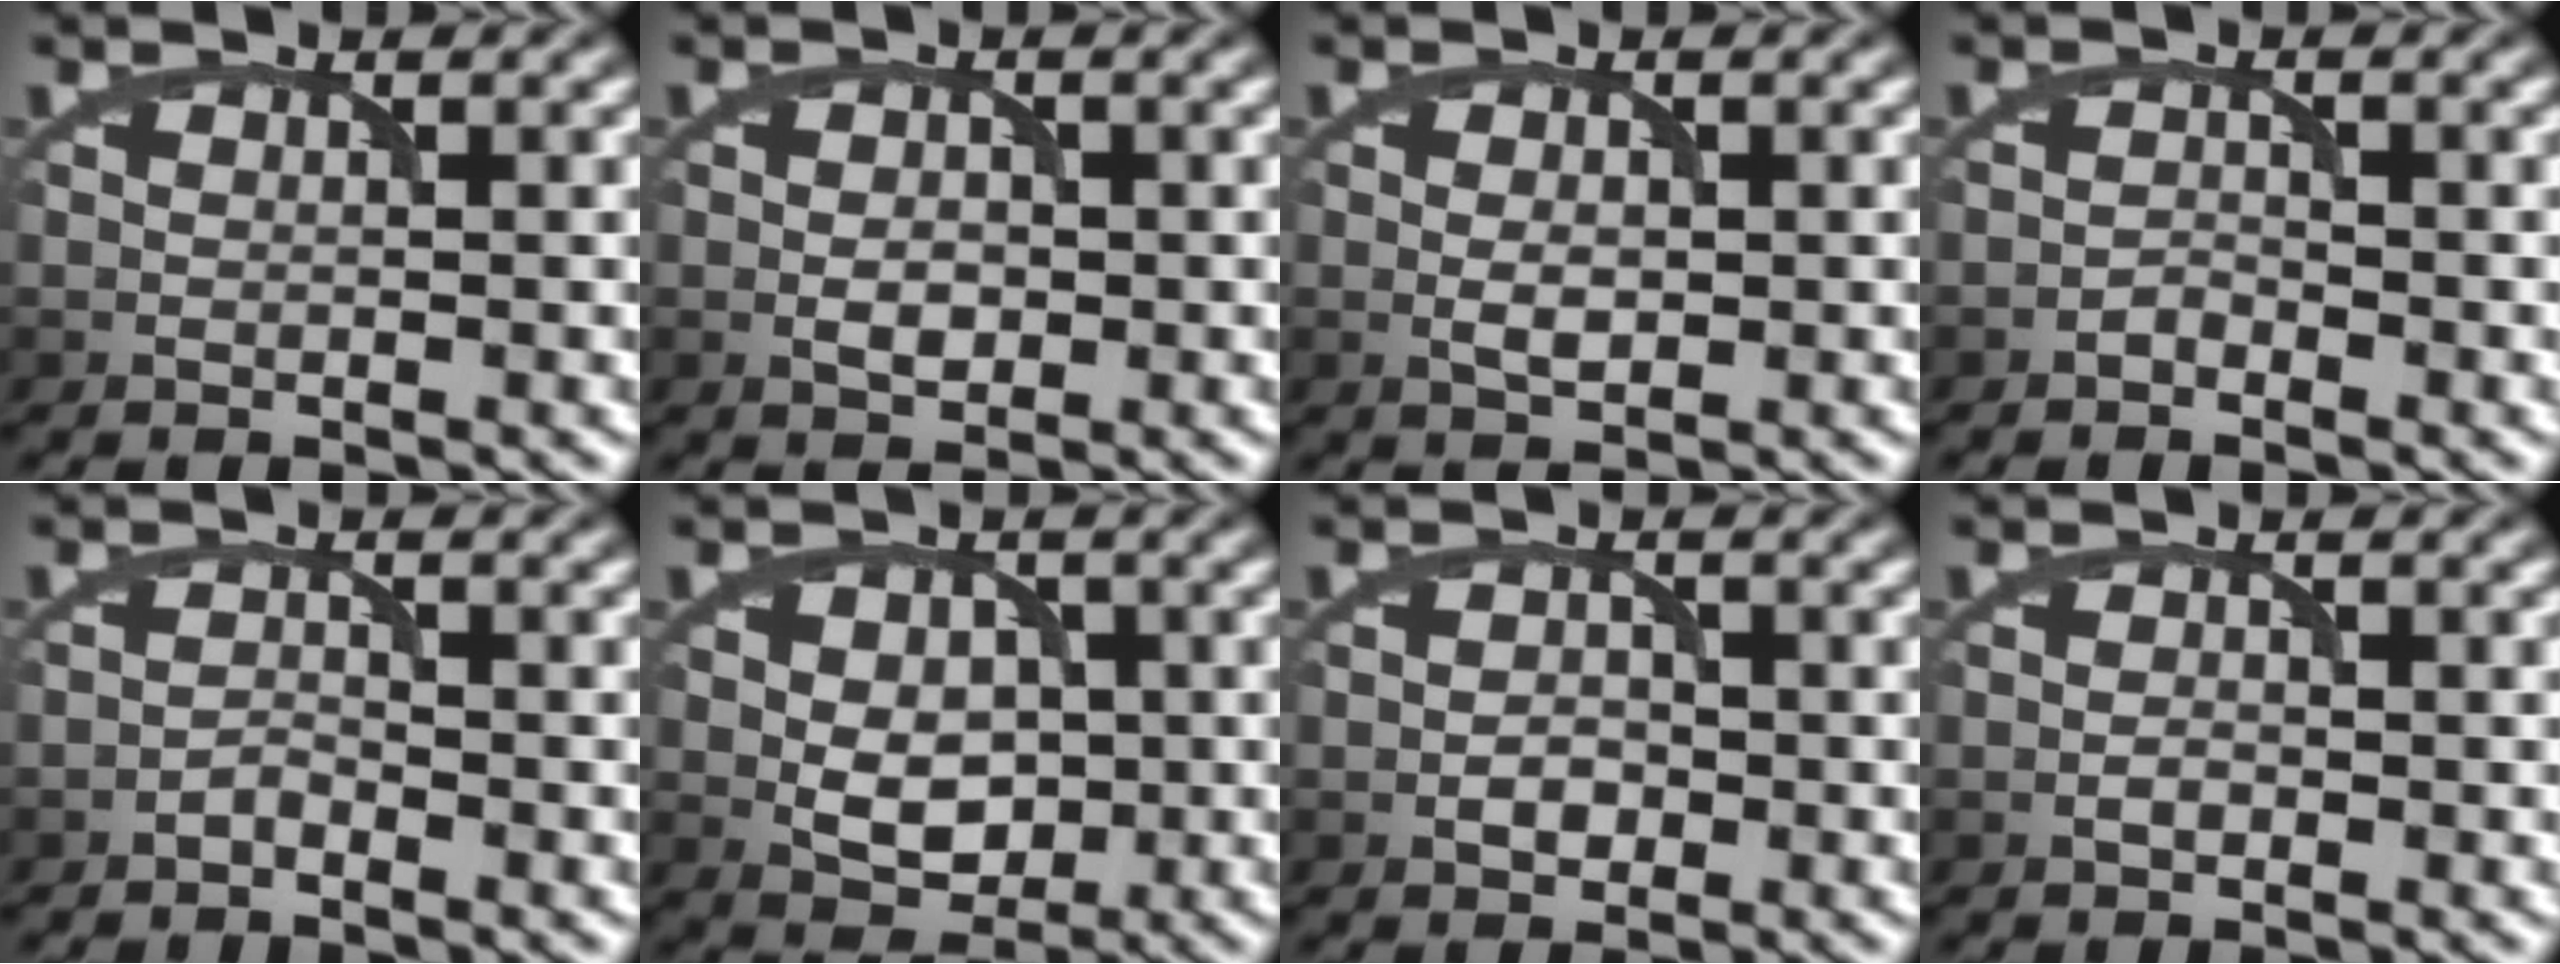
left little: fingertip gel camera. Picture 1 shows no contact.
{"total": 1.9, "force": [-0.4, 1.3, 1.4], "torque": [-0.025, -0.001, -0.007]}
{"total": 1.8, "force": [-0.1, 1.1, 1.5], "torque": [-0.030, -0.002, 0.000]}
{"total": 0.9, "force": [-0.7, 0.3, 0.2], "torque": [-0.004, 0.003, -0.016]}
{"total": 0.9, "force": [-0.8, 0.2, 0.4], "torque": [-0.008, 0.004, -0.018]}
{"total": 4.8, "force": [-0.2, 3.4, 3.4], "torque": [-0.056, -0.002, 0.000]}
{"total": 1.7, "force": [-0.7, 1.2, 1.0], "torque": [-0.017, 0.003, -0.014]}
{"total": 0.9, "force": [-0.4, 0.5, 0.6], "torque": [-0.011, 0.001, -0.009]}